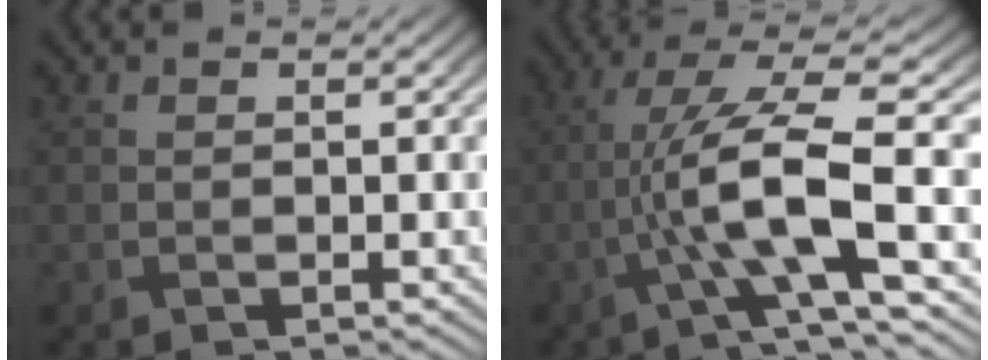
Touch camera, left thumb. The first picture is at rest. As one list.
[{"total": 10.7, "force": [-2.6, 2.2, 10.1], "torque": [-0.178, 0.015, -0.053]}]